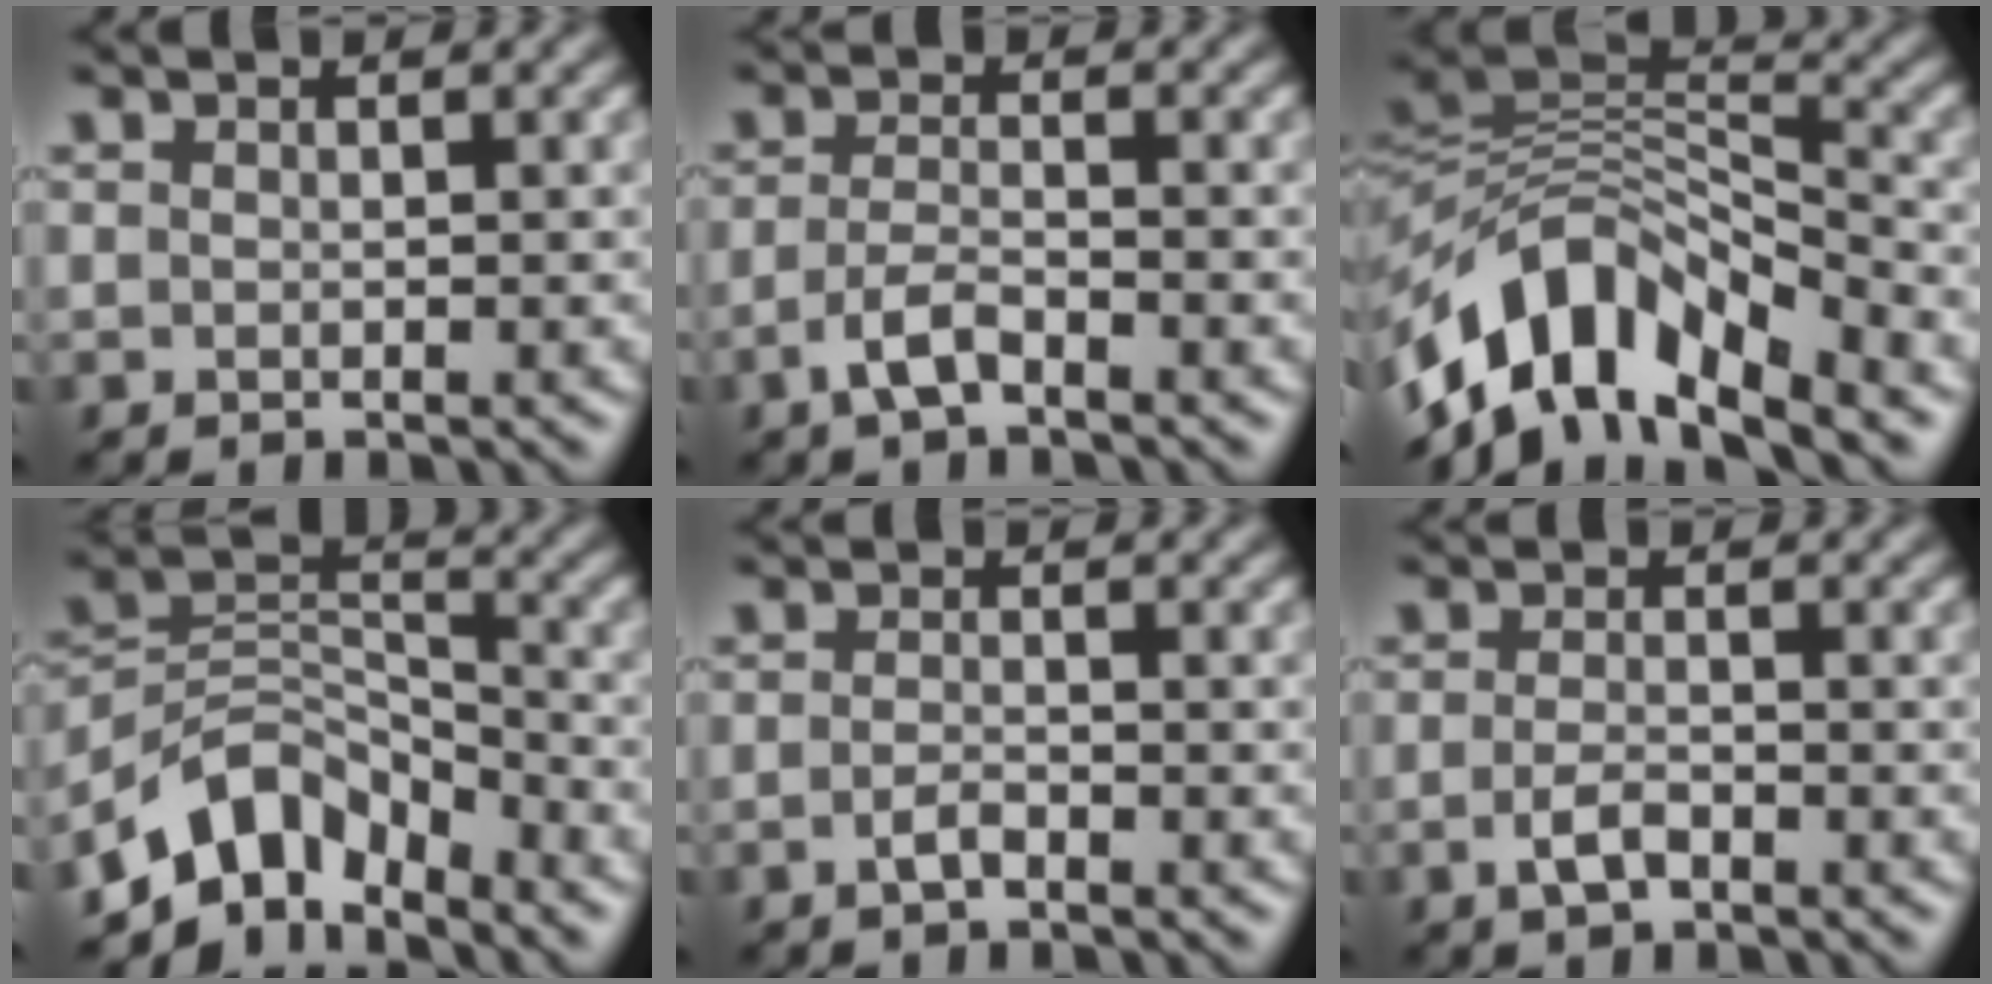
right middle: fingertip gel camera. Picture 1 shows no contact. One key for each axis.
{"total": 2.4, "fx": -1.5, "fy": 0.8, "fz": 1.8, "tx": -0.042, "ty": 0.003, "tz": -0.036}
{"total": 10.7, "fx": -6.0, "fy": 5.1, "fz": 7.4, "tx": -0.126, "ty": 0.014, "tz": -0.120}
{"total": 6.7, "fx": -5.2, "fy": 3.2, "fz": 2.6, "tx": -0.032, "ty": 0.001, "tz": -0.108}
{"total": 1.3, "fx": -0.8, "fy": 0.4, "fz": 0.9, "tx": -0.023, "ty": 0.001, "tz": -0.018}
{"total": 1.9, "fx": -1.0, "fy": 0.8, "fz": 1.4, "tx": -0.032, "ty": 0.000, "tz": -0.023}